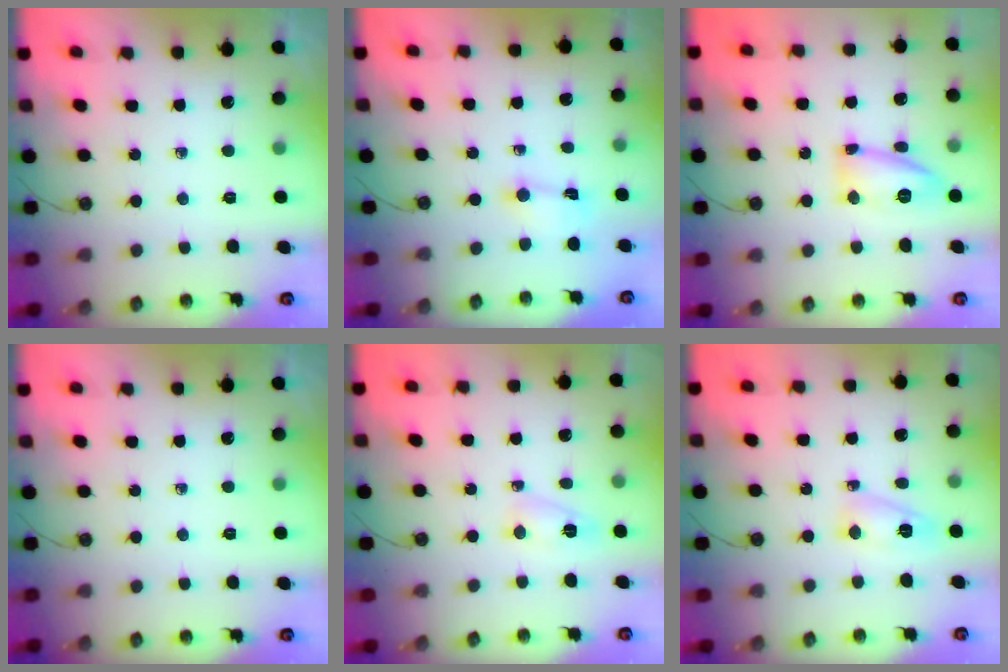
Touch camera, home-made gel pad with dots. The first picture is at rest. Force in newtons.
{"total": 1.3, "press": 1.2, "slide": 0.5}
{"total": 11.6, "press": 11.3, "slide": 2.4}
{"total": 0.0}
{"total": 3.2, "press": 3.1, "slide": 0.3}
{"total": 6.2, "press": 6.1, "slide": 0.6}